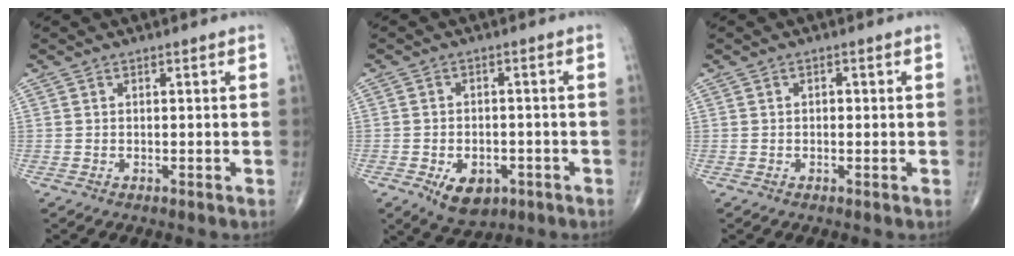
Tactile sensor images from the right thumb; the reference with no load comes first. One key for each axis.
{"total": 7.6, "fx": -3.3, "fy": 4.8, "fz": 4.8, "tx": -0.063, "ty": 0.011, "tz": -0.042}
{"total": 1.1, "fx": 0.1, "fy": 0.7, "fz": 0.8, "tx": -0.005, "ty": 0.002, "tz": -0.001}